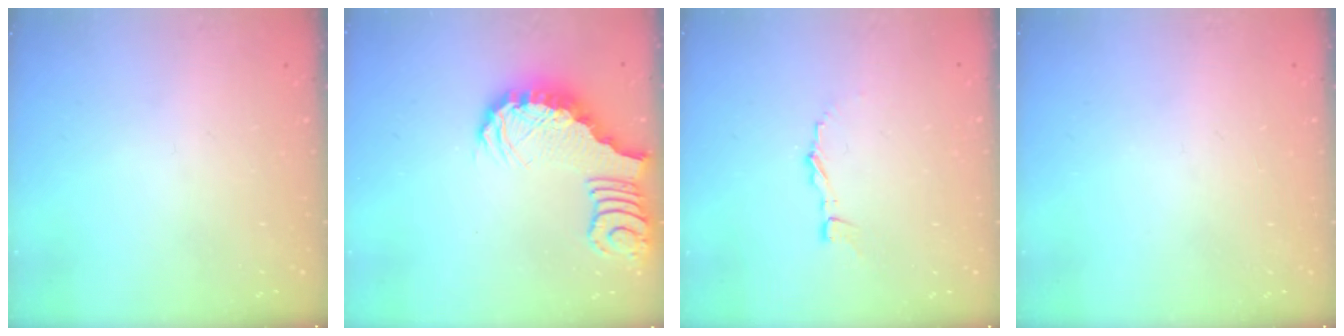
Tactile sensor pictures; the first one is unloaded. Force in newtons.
{"total": 2.6, "press": 2.5, "slide": 0.5}
{"total": 3.9, "press": 3.9, "slide": 0.4}
{"total": 0.0}